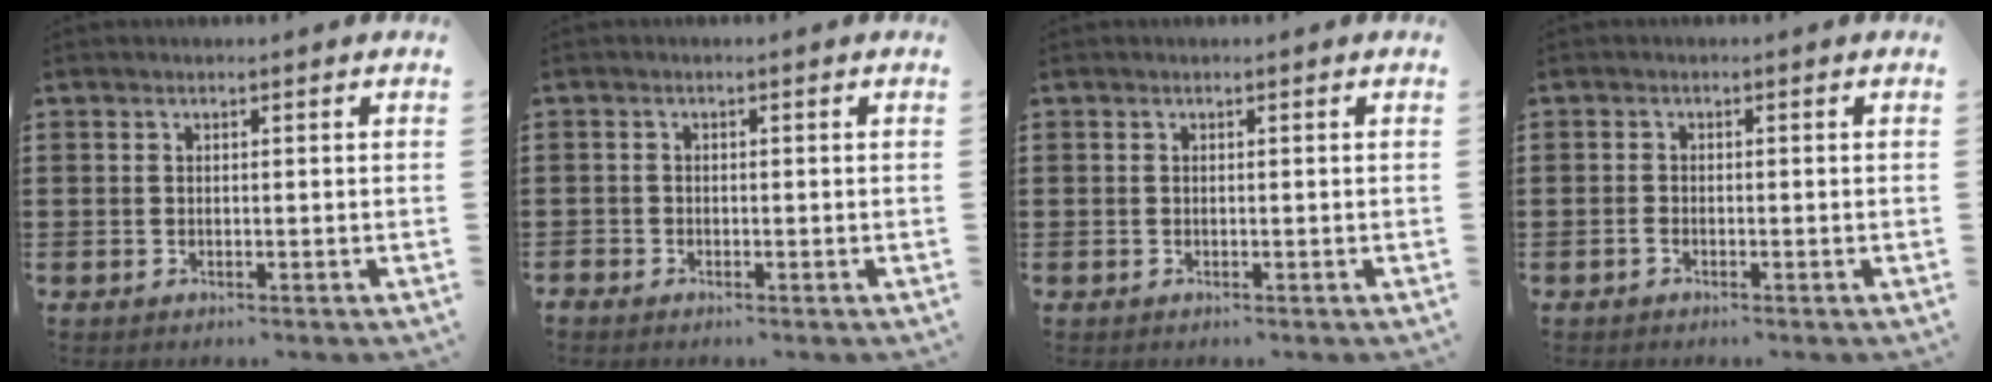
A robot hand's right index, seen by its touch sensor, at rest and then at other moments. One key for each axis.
{"total": 0.9, "fx": -0.7, "fy": 0.5, "fz": 0.0, "tx": -0.001, "ty": 0.003, "tz": -0.016}
{"total": 0.0}
{"total": 0.8, "fx": -0.6, "fy": 0.4, "fz": 0.4, "tx": -0.010, "ty": -0.003, "tz": -0.011}